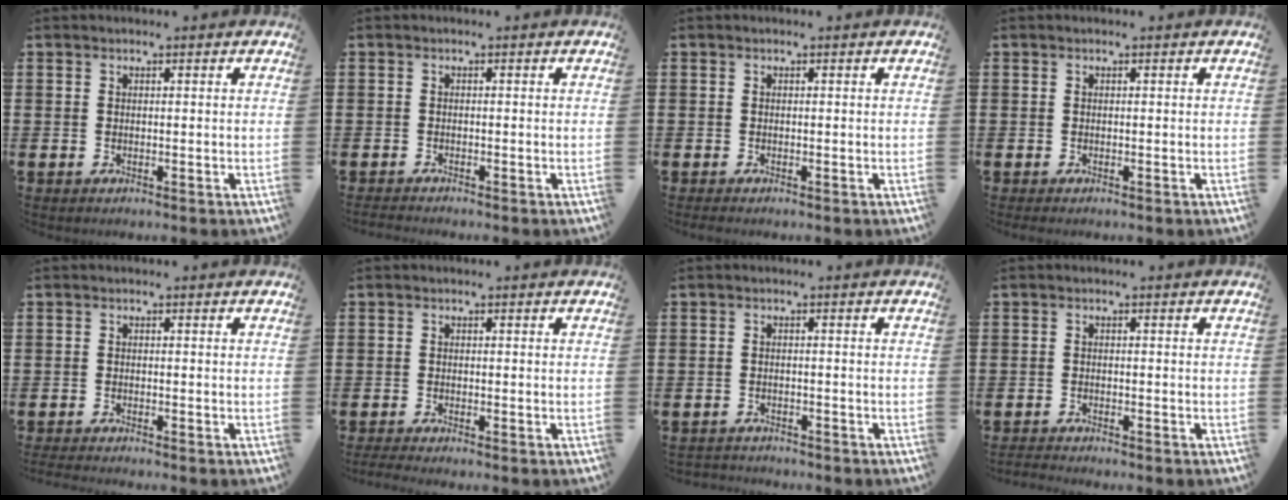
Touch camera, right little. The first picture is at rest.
{"total": 0.7, "force": [-0.7, 0.0, 0.2], "torque": [-0.004, -0.002, -0.015]}
{"total": 0.0}
{"total": 0.0}
{"total": 0.8, "force": [-0.8, -0.1, 0.3], "torque": [-0.004, -0.001, -0.016]}
{"total": 0.8, "force": [-0.5, 0.0, 0.6], "torque": [-0.009, -0.001, -0.010]}
{"total": 1.1, "force": [-1.1, 0.1, -0.2], "torque": [0.001, 0.004, -0.024]}
{"total": 0.9, "force": [-0.9, 0.0, 0.1], "torque": [-0.002, 0.000, -0.017]}